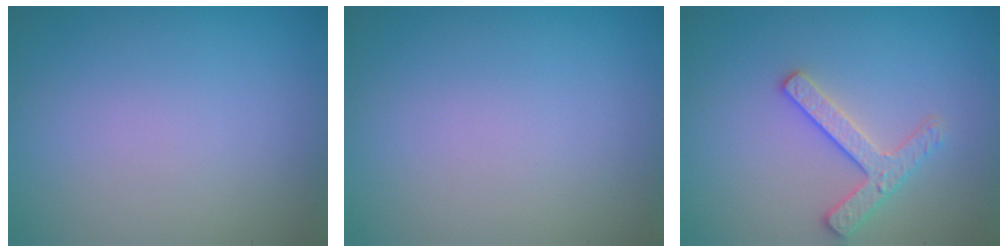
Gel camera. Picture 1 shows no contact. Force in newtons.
{"total": 0.0}
{"total": 2.5, "press": 2.4, "slide": 0.4}